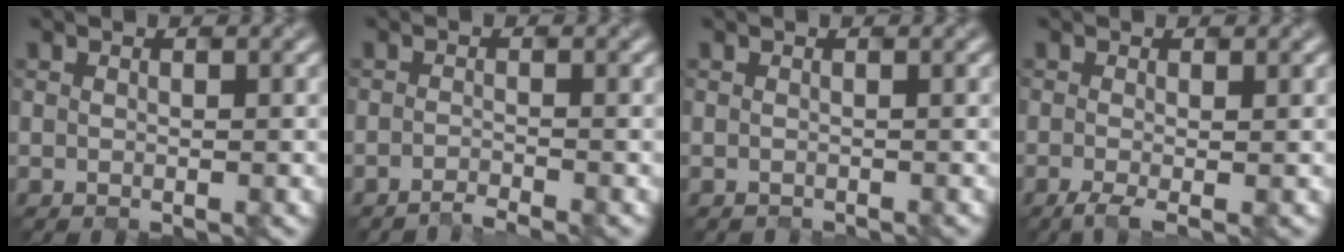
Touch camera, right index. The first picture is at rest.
{"total": 1.3, "force": [-1.2, -0.1, 0.2], "torque": [0.000, -0.007, -0.033]}
{"total": 0.0}
{"total": 1.5, "force": [-0.6, 0.3, 1.4], "torque": [-0.021, -0.005, -0.011]}